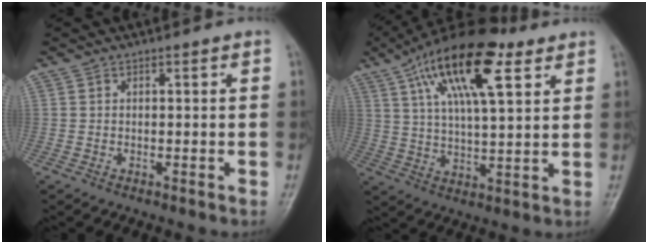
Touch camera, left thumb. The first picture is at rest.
{"total": 19.4, "force": [9.5, 7.0, 15.4], "torque": [-0.253, -0.010, 0.163]}